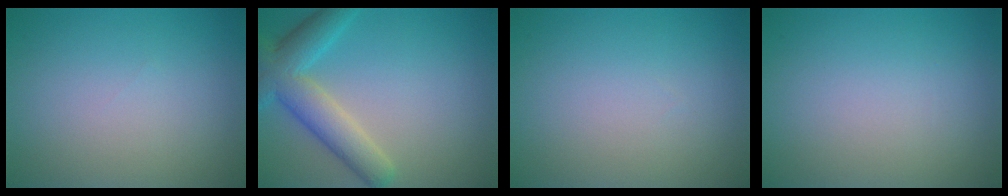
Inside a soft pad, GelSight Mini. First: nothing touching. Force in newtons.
{"total": 5.8, "press": 5.8, "slide": 0.3}
{"total": 0.0}
{"total": 0.0}